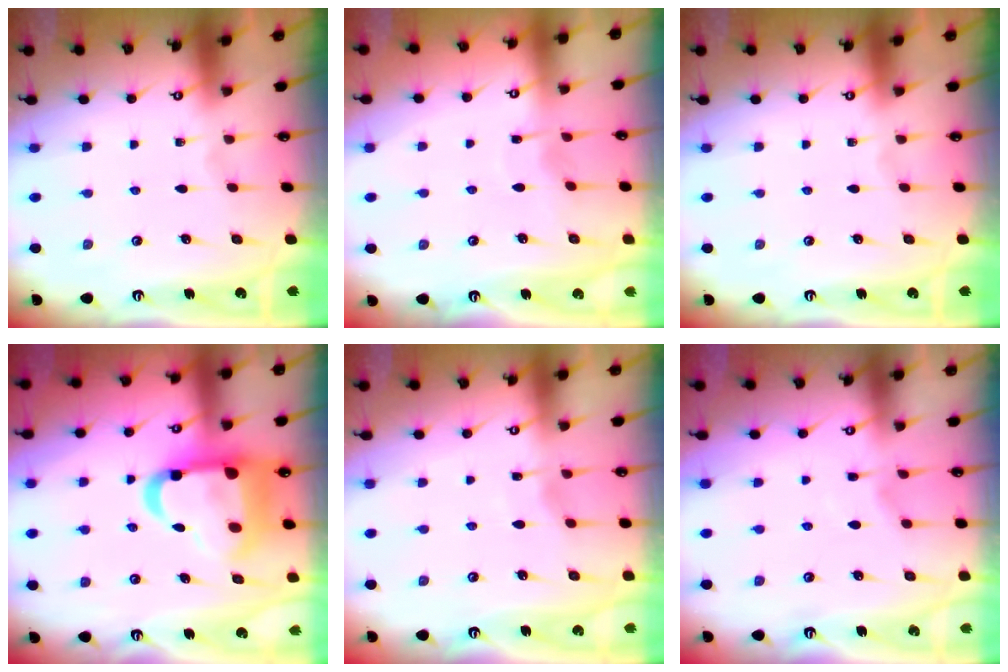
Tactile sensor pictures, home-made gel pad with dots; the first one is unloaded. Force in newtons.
{"total": 2.3, "press": 2.3, "slide": 0.3}
{"total": 0.0}
{"total": 17.9, "press": 17.7, "slide": 2.2}
{"total": 3.0, "press": 2.9, "slide": 0.3}
{"total": 2.8, "press": 2.8, "slide": 0.5}